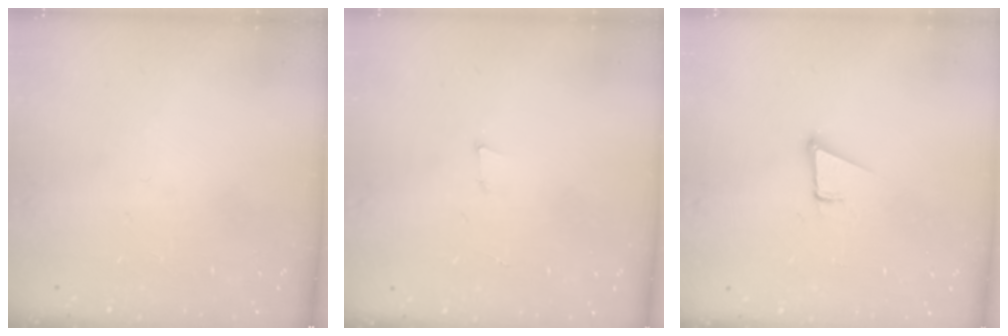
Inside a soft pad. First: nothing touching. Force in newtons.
{"total": 3.5, "press": 2.3, "slide": 2.6}
{"total": 3.6, "press": 2.8, "slide": 2.3}